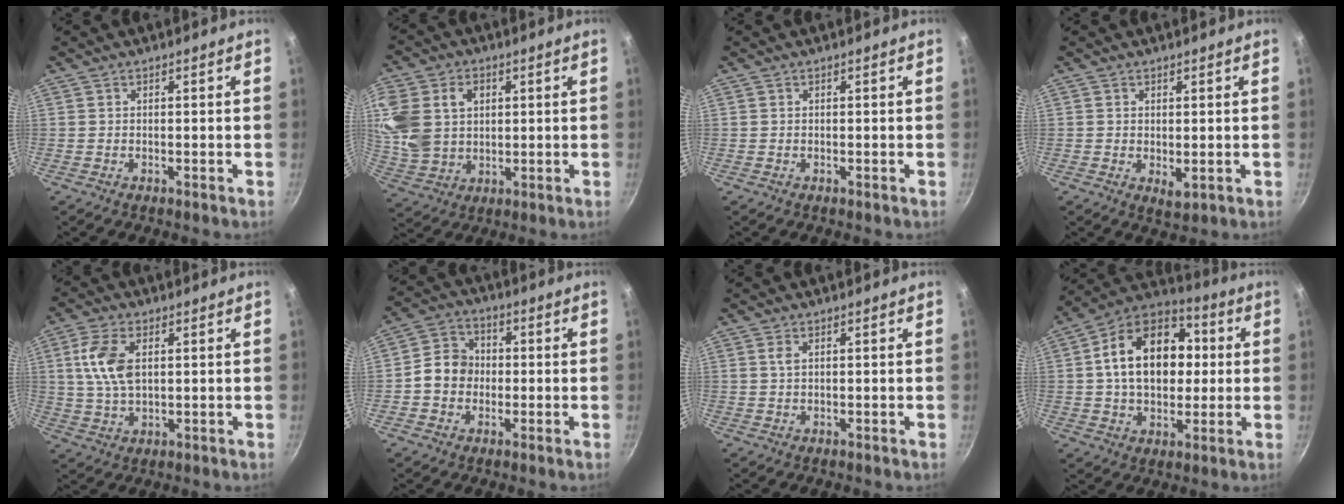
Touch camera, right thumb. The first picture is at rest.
{"total": 15.7, "force": [3.5, 12.0, 9.5], "torque": [-0.197, -0.001, 0.072]}
{"total": 0.0}
{"total": 2.5, "force": [0.4, 1.5, 1.9], "torque": [-0.029, -0.010, 0.007]}
{"total": 8.9, "force": [2.0, 4.9, 7.1], "torque": [-0.139, -0.001, 0.038]}
{"total": 7.8, "force": [-0.7, 6.7, 3.8], "torque": [-0.035, 0.021, -0.029]}
{"total": 1.2, "force": [0.5, 0.6, 1.0], "torque": [-0.020, 0.000, 0.008]}
{"total": 19.6, "force": [2.2, 13.6, 13.9], "torque": [-0.193, 0.027, 0.020]}